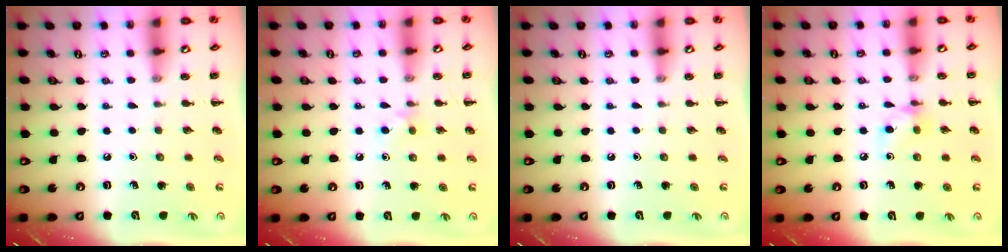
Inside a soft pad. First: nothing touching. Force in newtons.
{"total": 3.9, "press": 3.6, "slide": 1.5}
{"total": 0.0}
{"total": 5.8, "press": 5.7, "slide": 0.6}